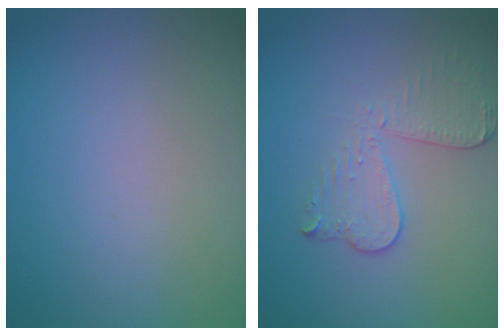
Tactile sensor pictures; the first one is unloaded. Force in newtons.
{"total": 3.6, "press": 3.2, "slide": 1.7}